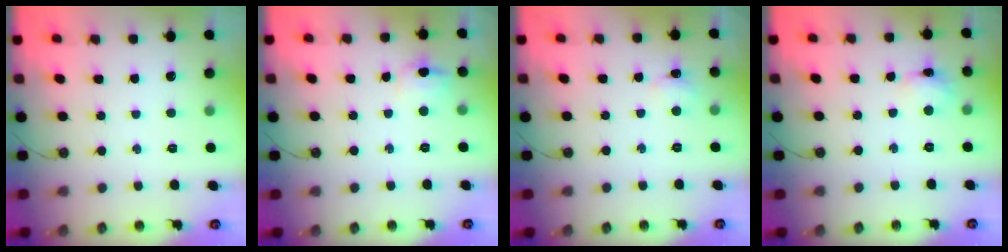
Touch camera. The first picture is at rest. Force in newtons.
{"total": 5.9, "press": 5.8, "slide": 1.2}
{"total": 4.0, "press": 3.6, "slide": 1.8}
{"total": 4.9, "press": 4.9, "slide": 0.4}